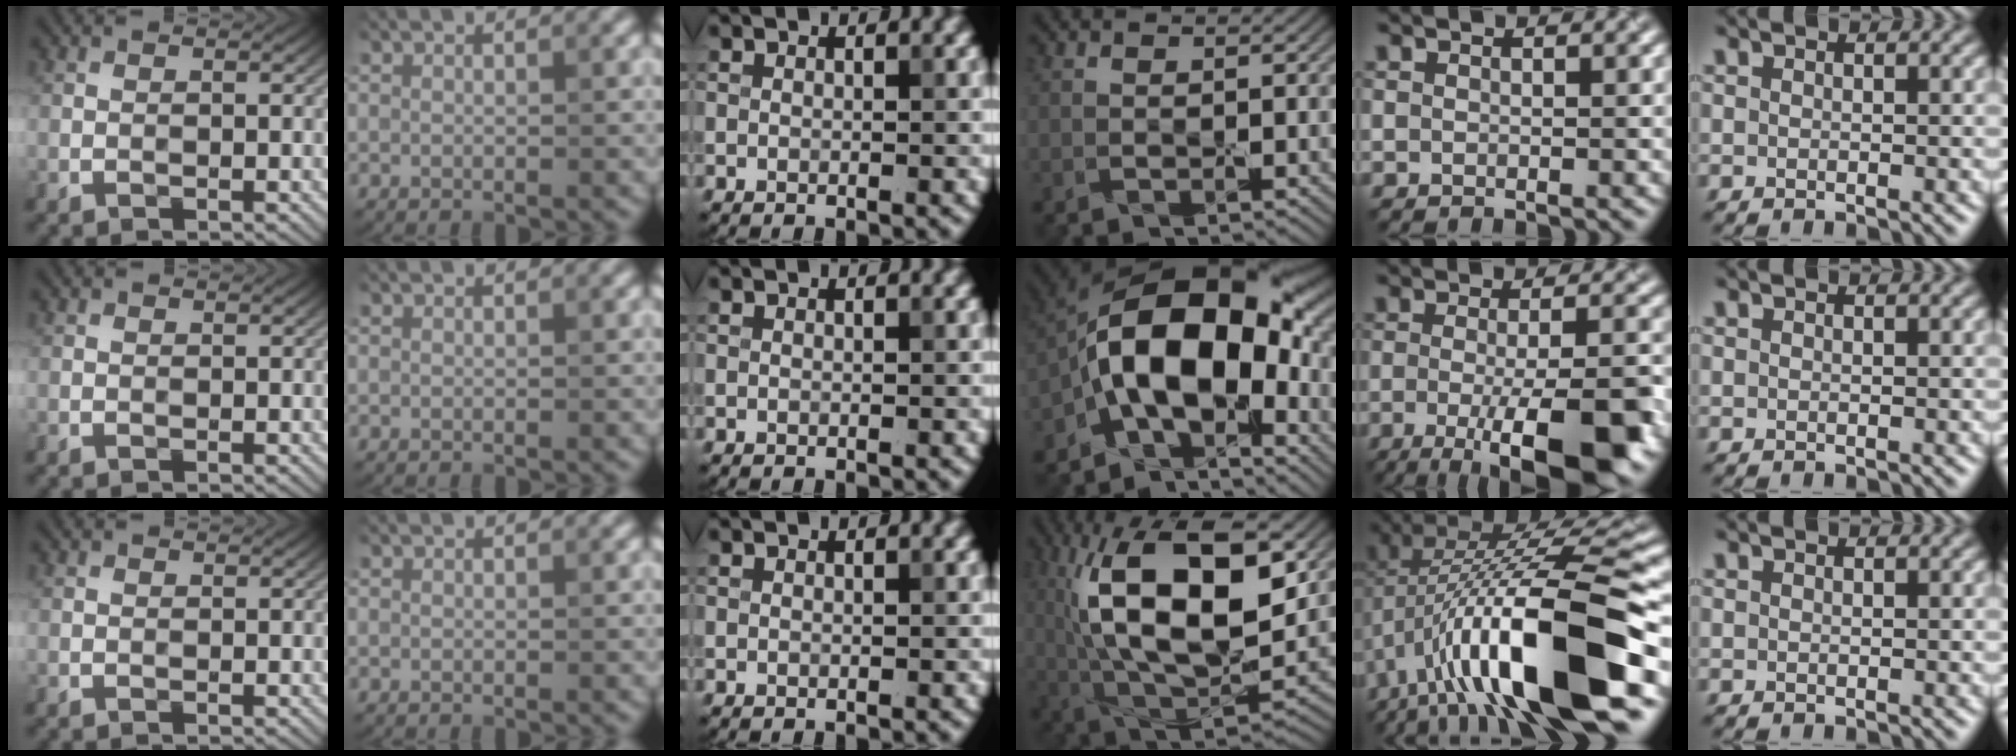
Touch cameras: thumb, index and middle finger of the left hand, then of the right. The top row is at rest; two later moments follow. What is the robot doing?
{"motion": "peel", "object": "tape"}